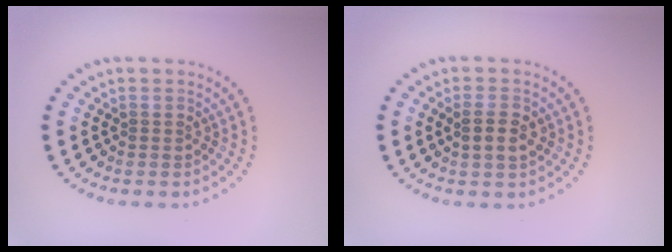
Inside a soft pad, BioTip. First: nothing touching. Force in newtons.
{"total": 2.4, "press": 2.3, "slide": 0.5}